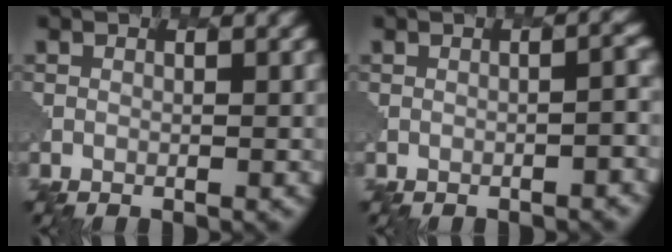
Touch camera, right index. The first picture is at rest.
{"total": 3.3, "force": [-0.7, 1.0, 3.1], "torque": [-0.002, 0.014, -0.019]}